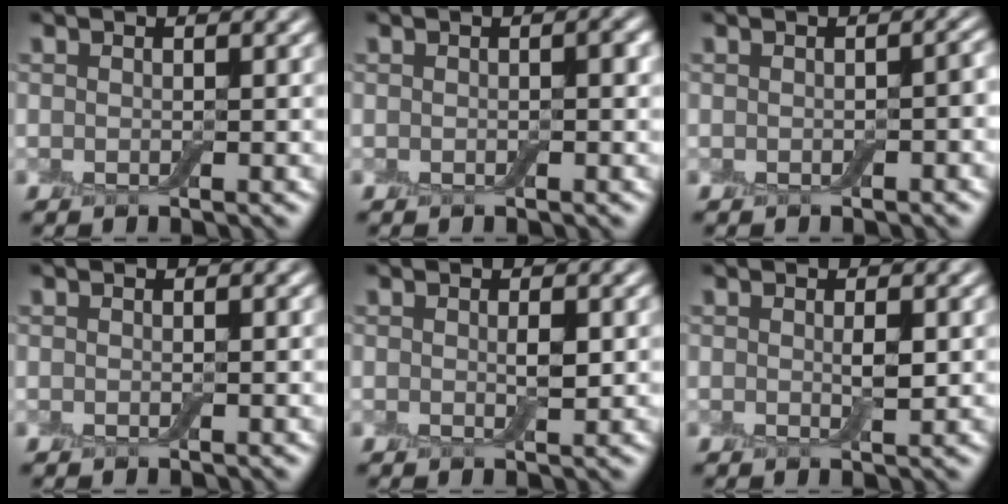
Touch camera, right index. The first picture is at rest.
{"total": 0.8, "force": [-0.1, 0.2, 0.7], "torque": [-0.011, 0.002, 0.001]}
{"total": 1.1, "force": [-0.3, 0.4, 1.0], "torque": [-0.014, 0.003, -0.002]}
{"total": 0.0}
{"total": 1.0, "force": [0.1, 0.3, 0.9], "torque": [-0.016, -0.003, 0.001]}
{"total": 1.1, "force": [0.1, 0.2, 1.0], "torque": [-0.018, -0.003, 0.001]}